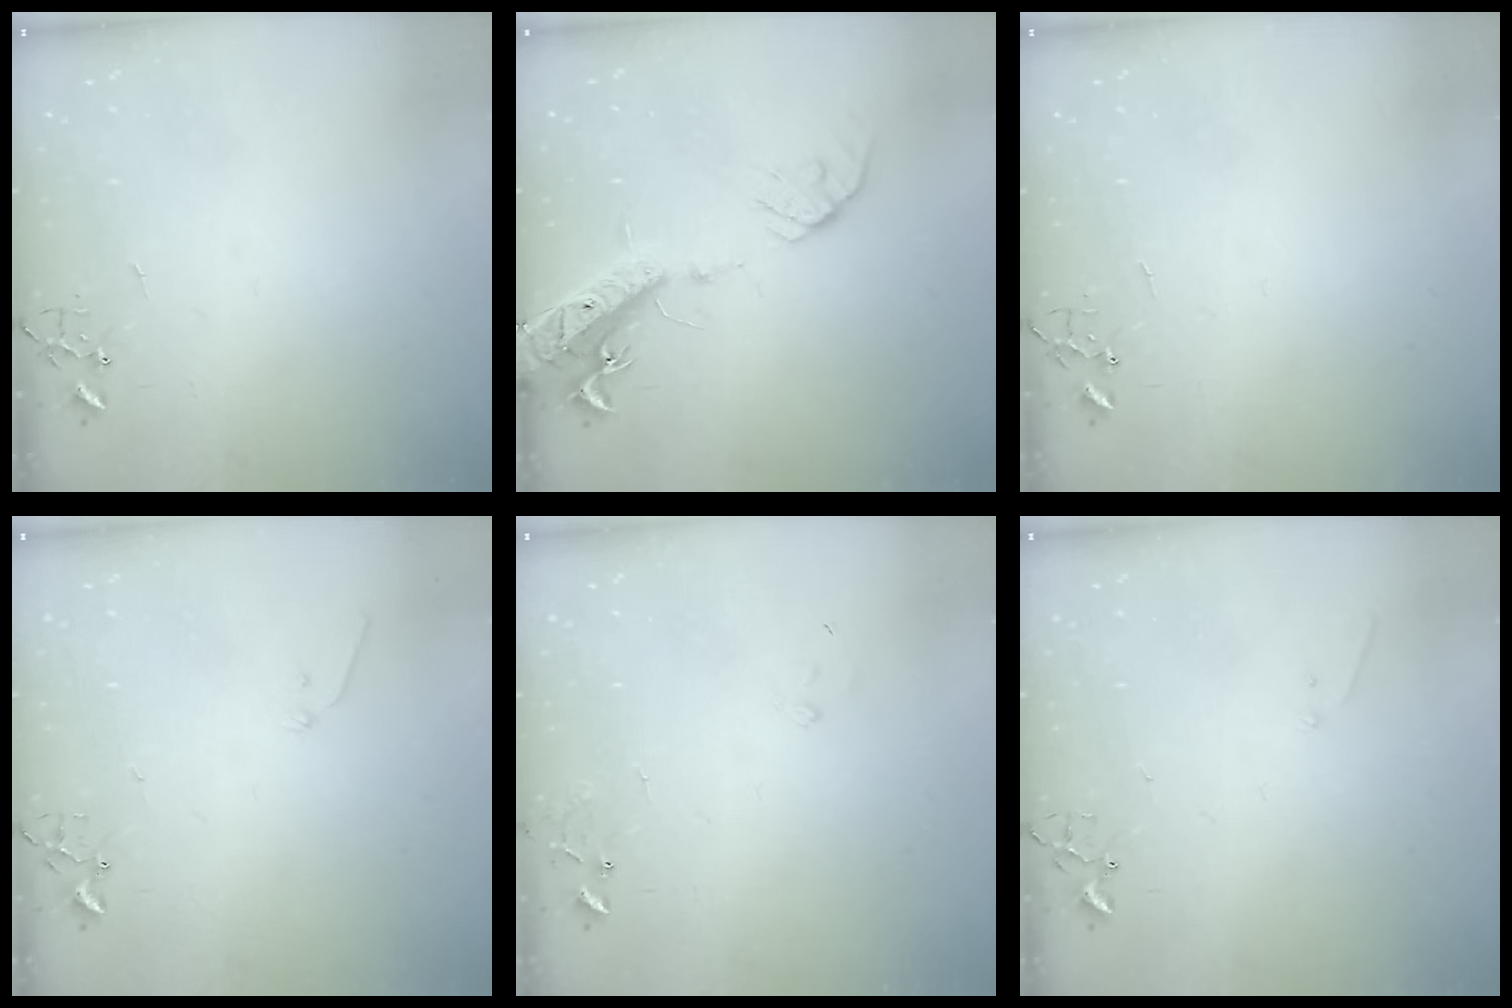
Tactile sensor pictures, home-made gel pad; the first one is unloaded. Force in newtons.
{"total": 16.0, "press": 15.7, "slide": 3.3}
{"total": 0.0}
{"total": 6.3, "press": 6.3, "slide": 0.7}
{"total": 7.6, "press": 7.6, "slide": 0.7}
{"total": 5.7, "press": 5.7, "slide": 0.7}